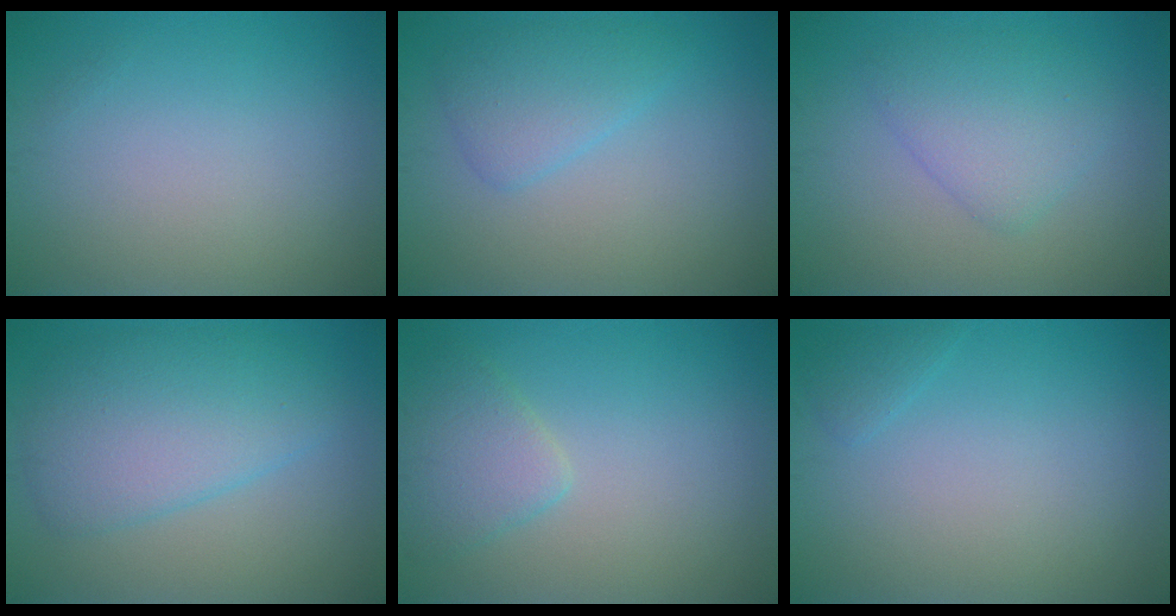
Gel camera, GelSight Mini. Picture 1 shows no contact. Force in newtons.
{"total": 2.8, "press": 2.8, "slide": 0.2}
{"total": 3.3, "press": 3.3, "slide": 0.1}
{"total": 5.7, "press": 5.7, "slide": 0.1}
{"total": 2.7, "press": 2.7, "slide": 0.3}
{"total": 0.9, "press": 0.9, "slide": 0.1}